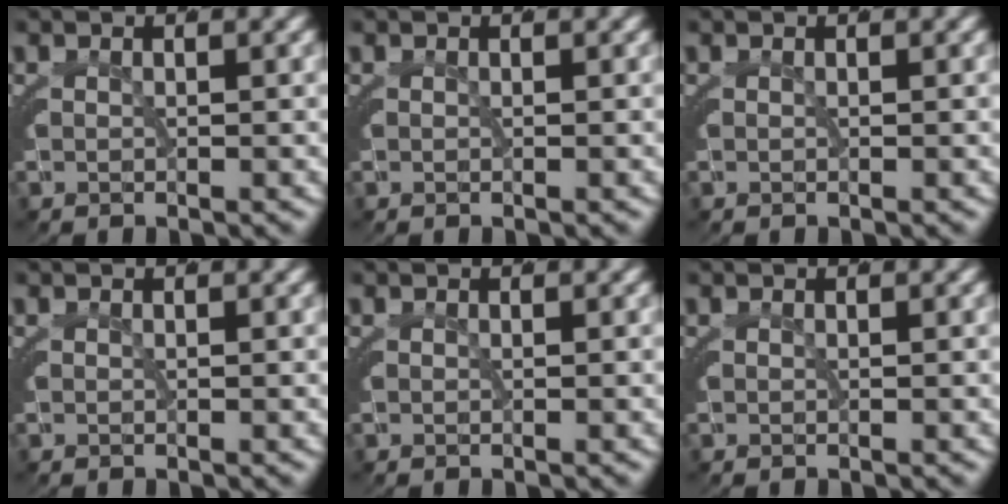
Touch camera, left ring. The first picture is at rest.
{"total": 0.0}
{"total": 0.0}
{"total": 0.0}
{"total": 0.0}
{"total": 0.0}